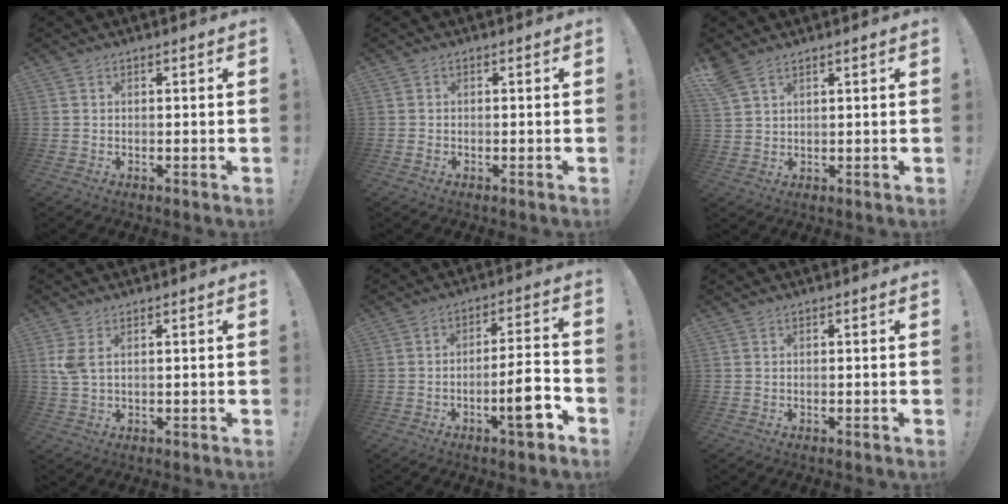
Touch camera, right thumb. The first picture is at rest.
{"total": 0.7, "force": [-0.5, 0.4, 0.3], "torque": [-0.006, 0.003, -0.009]}
{"total": 4.8, "force": [3.6, 1.8, 2.5], "torque": [-0.056, -0.013, 0.073]}
{"total": 4.1, "force": [1.3, 1.8, 3.5], "torque": [-0.068, -0.003, 0.023]}
{"total": 11.2, "force": [-5.0, 2.3, 9.7], "torque": [-0.138, 0.020, -0.080]}
{"total": 0.0}